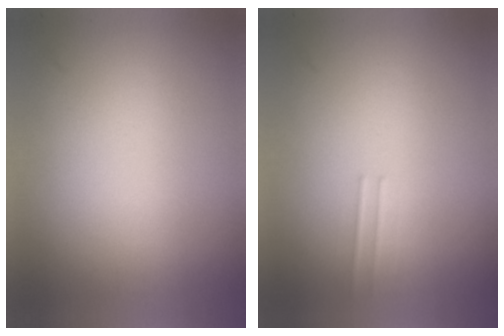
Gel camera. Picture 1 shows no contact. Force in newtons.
{"total": 1.2}